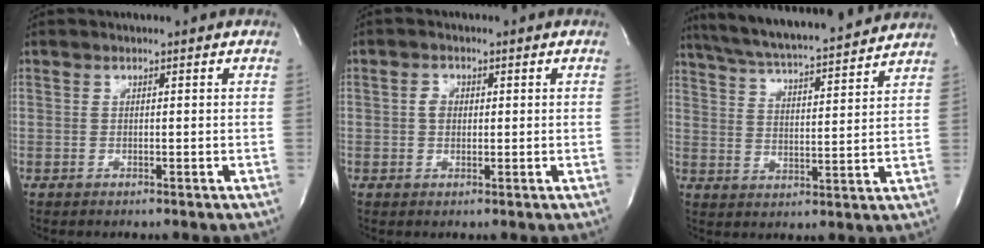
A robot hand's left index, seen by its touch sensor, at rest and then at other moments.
{"total": 2.1, "force": [0.0, 1.7, 1.2], "torque": [-0.023, 0.002, -0.001]}
{"total": 18.6, "force": [16.8, 1.3, 7.9], "torque": [-0.139, 0.015, 0.249]}